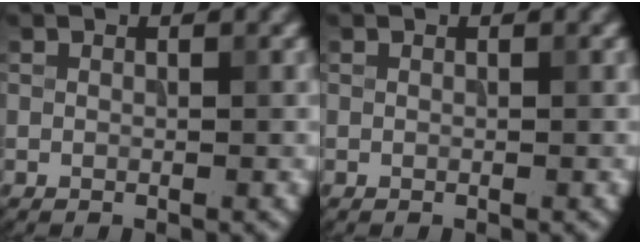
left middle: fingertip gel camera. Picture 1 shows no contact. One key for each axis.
{"total": 0.0}